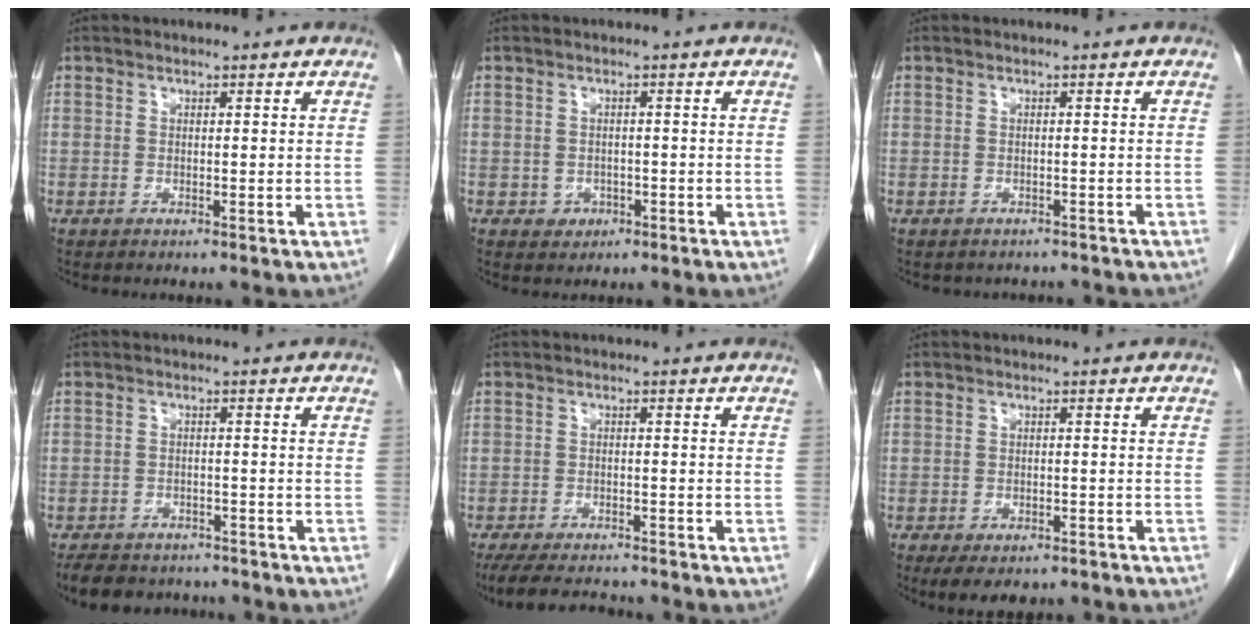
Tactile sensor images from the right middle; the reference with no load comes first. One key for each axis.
{"total": 1.8, "fx": -0.7, "fy": 1.5, "fz": 0.5, "tx": -0.003, "ty": 0.006, "tz": -0.005}
{"total": 4.1, "fx": -3.6, "fy": 1.8, "fz": 0.6, "tx": -0.006, "ty": 0.005, "tz": -0.040}
{"total": 10.0, "fx": -8.8, "fy": 3.9, "fz": 3.1, "tx": -0.056, "ty": -0.001, "tz": -0.117}
{"total": 8.7, "fx": -7.8, "fy": 1.7, "fz": 3.3, "tx": -0.058, "ty": -0.011, "tz": -0.121}
{"total": 7.8, "fx": -6.1, "fy": 3.0, "fz": 3.7, "tx": -0.043, "ty": -0.002, "tz": -0.079}